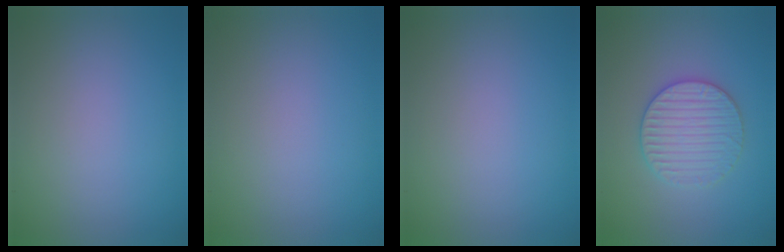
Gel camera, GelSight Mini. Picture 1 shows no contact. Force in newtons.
{"total": 0.0}
{"total": 0.0}
{"total": 3.7, "press": 3.6, "slide": 0.8}